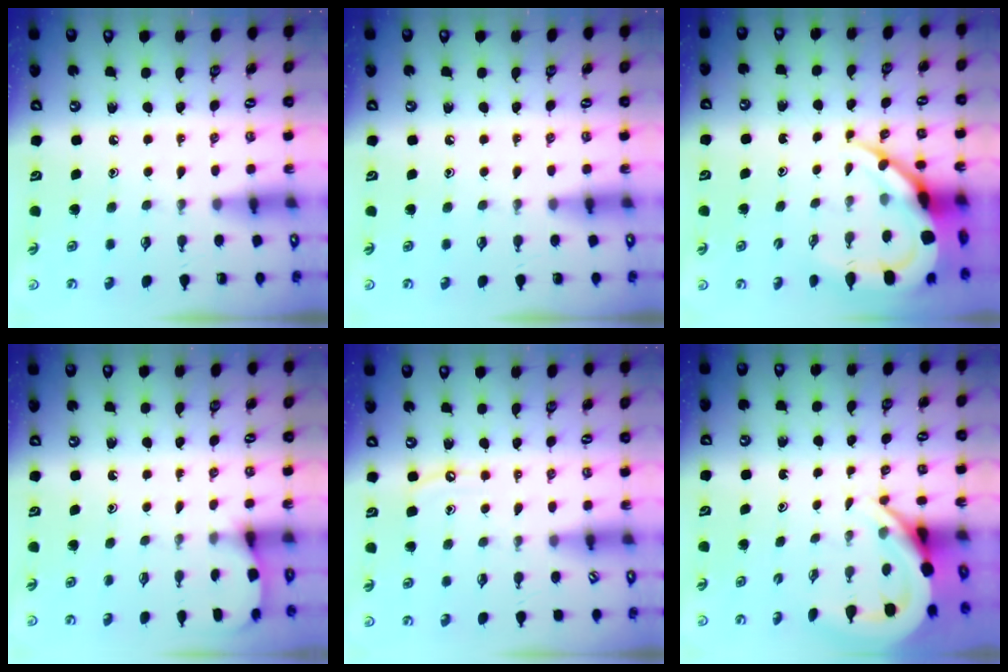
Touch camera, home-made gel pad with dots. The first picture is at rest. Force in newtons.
{"total": 0.0}
{"total": 11.4, "press": 11.3, "slide": 1.2}
{"total": 2.8, "press": 2.8, "slide": 0.1}
{"total": 4.2, "press": 4.2, "slide": 0.5}
{"total": 5.3, "press": 5.2, "slide": 0.5}